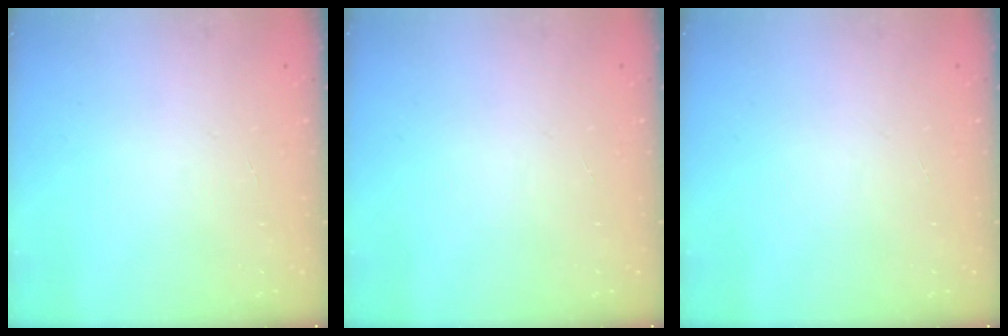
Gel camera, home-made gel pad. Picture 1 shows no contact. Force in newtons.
{"total": 0.0}
{"total": 0.0}